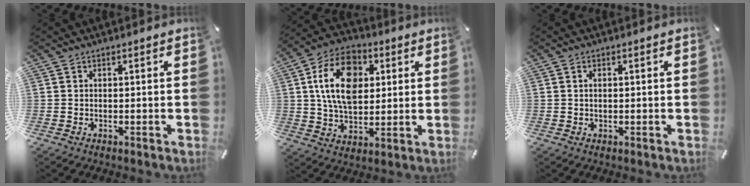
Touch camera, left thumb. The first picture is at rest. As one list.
[{"total": 16.1, "force": [3.6, 11.2, 11.0], "torque": [-0.210, 0.014, 0.062]}, {"total": 1.1, "force": [0.2, 0.6, 0.9], "torque": [-0.020, 0.003, 0.001]}]